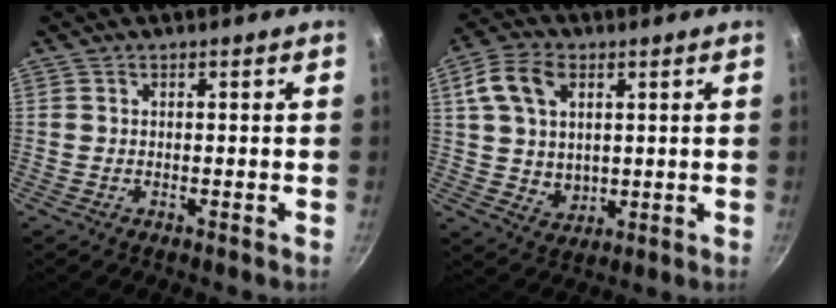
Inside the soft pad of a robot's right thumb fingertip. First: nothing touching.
{"total": 11.3, "force": [3.7, 7.9, 7.2], "torque": [-0.114, -0.006, 0.073]}